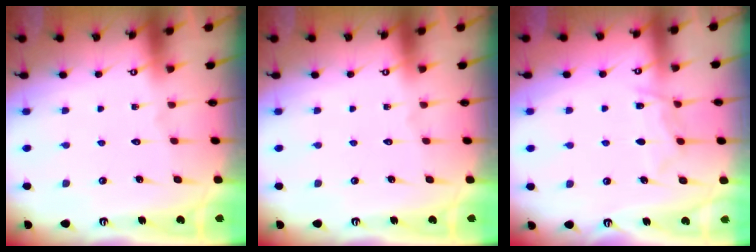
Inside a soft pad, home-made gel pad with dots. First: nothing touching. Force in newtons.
{"total": 0.0}
{"total": 6.5, "press": 6.4, "slide": 0.7}